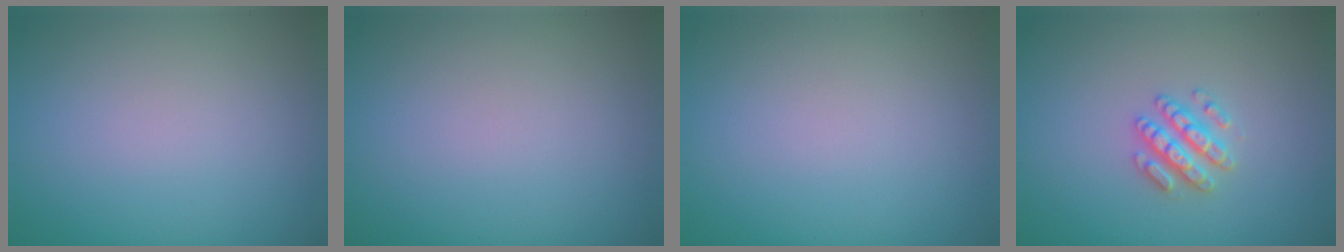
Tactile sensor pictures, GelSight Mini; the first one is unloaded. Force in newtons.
{"total": 0.0}
{"total": 0.0}
{"total": 2.6, "press": 2.5, "slide": 0.4}